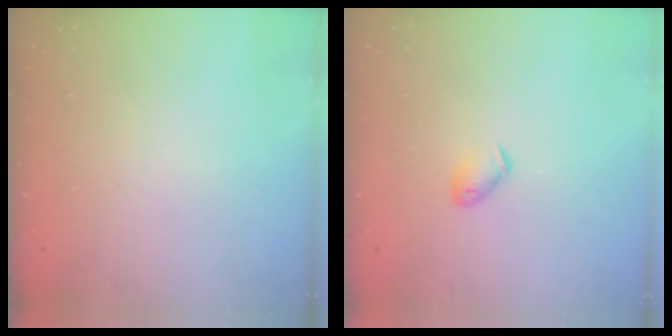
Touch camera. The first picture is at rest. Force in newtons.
{"total": 5.6, "press": 5.5, "slide": 1.1}